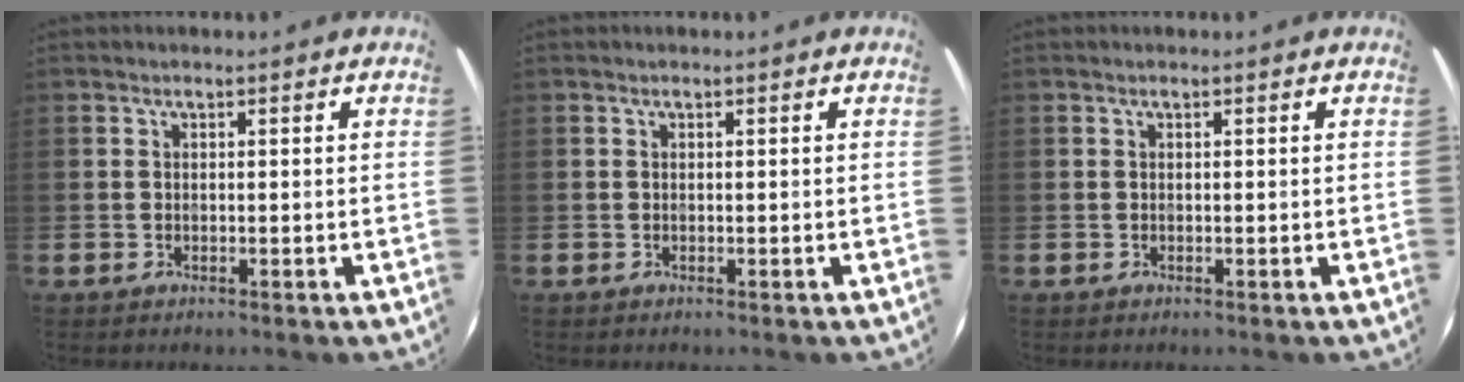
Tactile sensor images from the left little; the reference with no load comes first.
{"total": 0.0}
{"total": 0.0}